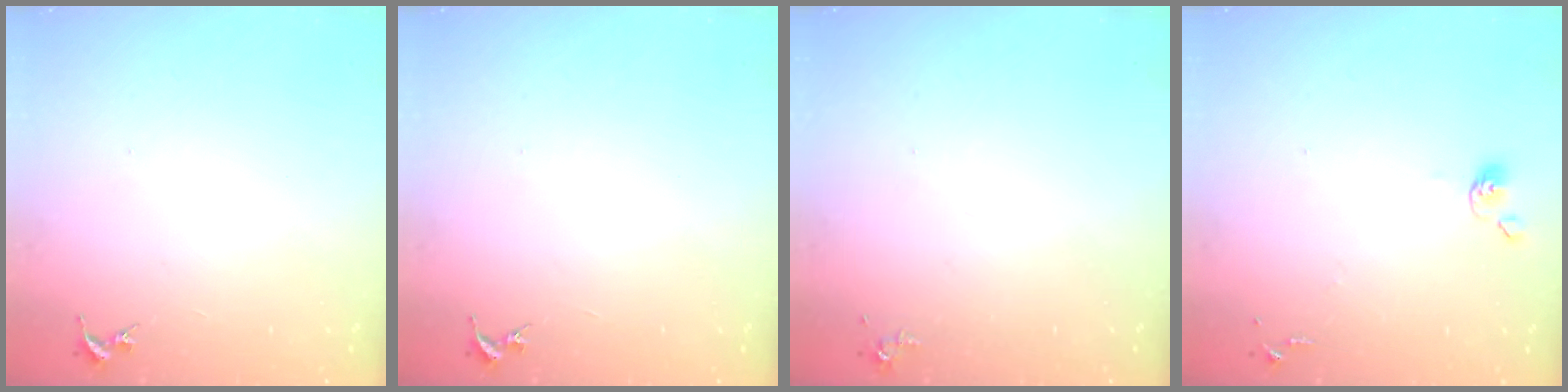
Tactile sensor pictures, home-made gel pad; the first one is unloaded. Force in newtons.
{"total": 0.0}
{"total": 3.6, "press": 3.6, "slide": 0.5}
{"total": 5.0, "press": 5.0, "slide": 0.8}